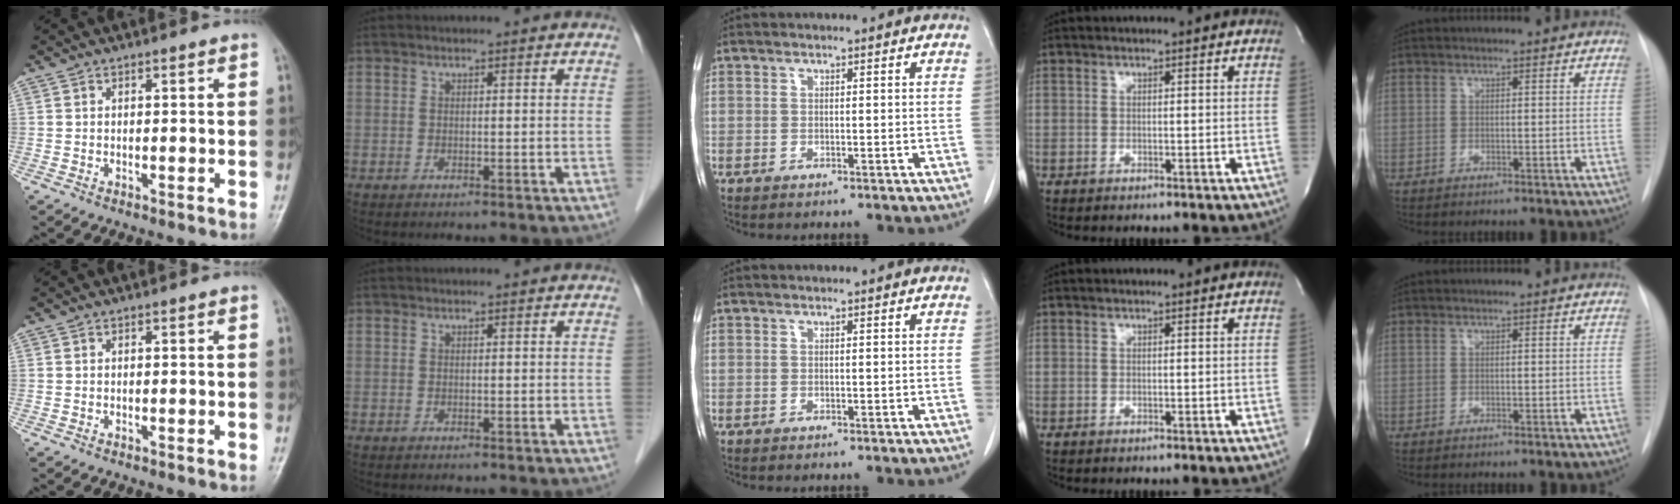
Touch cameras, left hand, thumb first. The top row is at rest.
{}